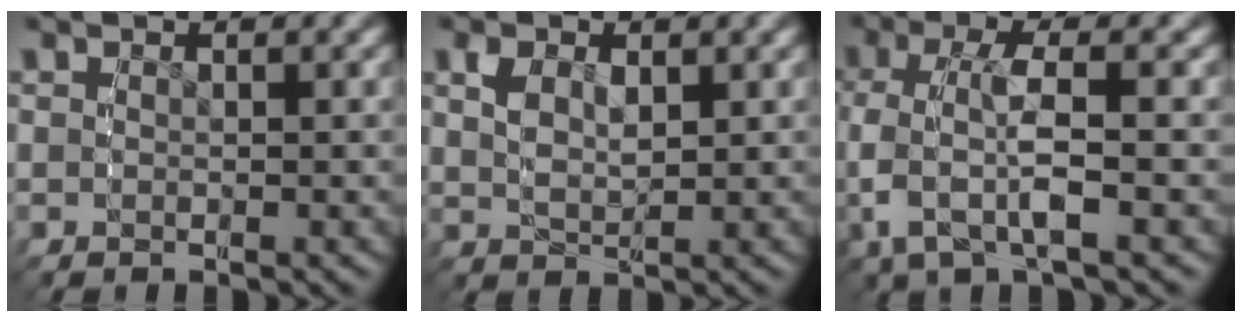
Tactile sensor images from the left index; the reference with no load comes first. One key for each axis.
{"total": 3.2, "fx": 0.8, "fy": 2.1, "fz": 2.2, "tx": -0.048, "ty": -0.007, "tz": 0.021}
{"total": 6.5, "fx": -0.1, "fy": 3.8, "fz": 5.3, "tx": -0.123, "ty": 0.001, "tz": -0.006}